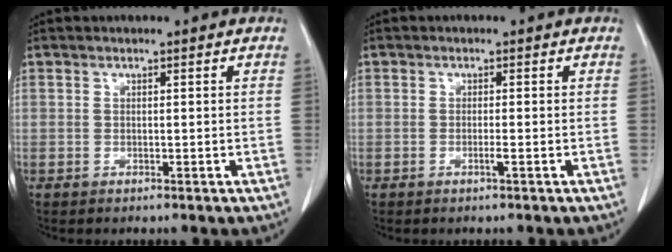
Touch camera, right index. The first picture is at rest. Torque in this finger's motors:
{"motor_torque": [-0.09, 0.01, -0.03, 0.00]}